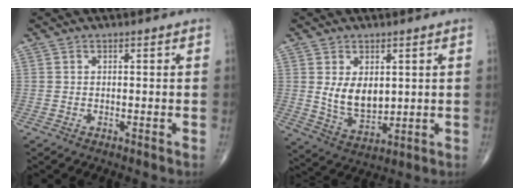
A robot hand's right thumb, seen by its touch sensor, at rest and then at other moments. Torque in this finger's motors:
{"motor_torque": [0.69, 0.76, 0.44, 0.21, 0.07]}